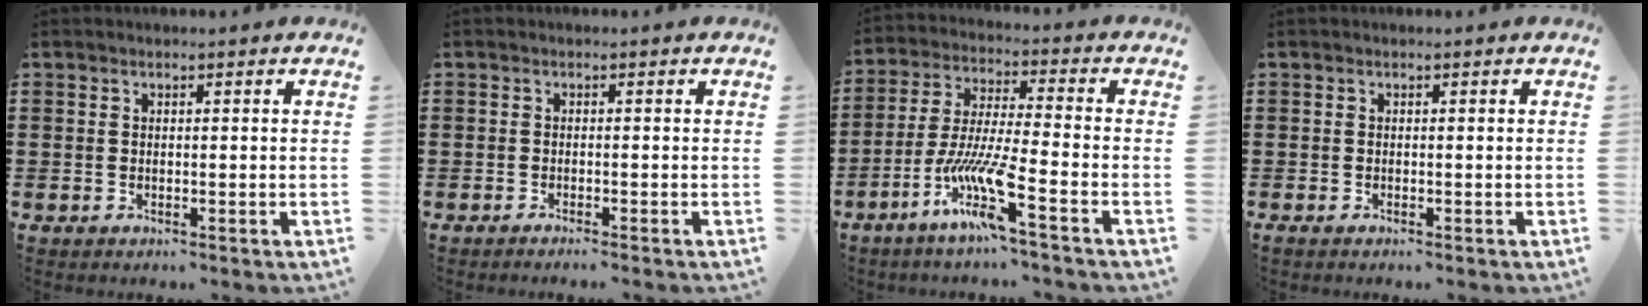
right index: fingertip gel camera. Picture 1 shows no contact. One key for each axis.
{"total": 0.7, "fx": -0.6, "fy": -0.2, "fz": 0.4, "tx": -0.007, "ty": -0.004, "tz": -0.011}
{"total": 10.3, "fx": -6.0, "fy": 0.9, "fz": 8.4, "tx": -0.188, "ty": -0.013, "tz": -0.123}
{"total": 0.0}